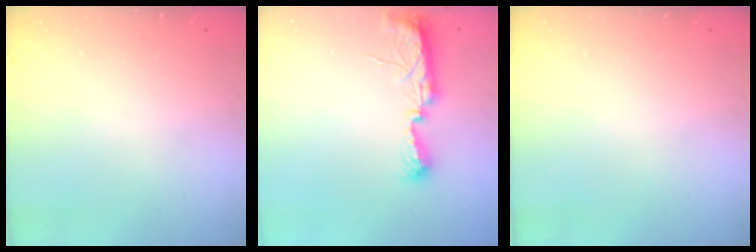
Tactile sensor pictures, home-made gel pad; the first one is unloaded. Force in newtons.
{"total": 10.0, "press": 8.9, "slide": 4.5}
{"total": 0.0}